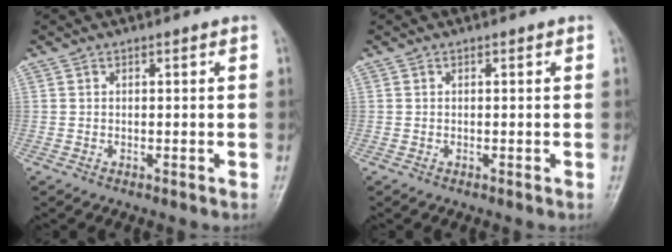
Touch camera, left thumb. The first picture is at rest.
{"total": 0.0}